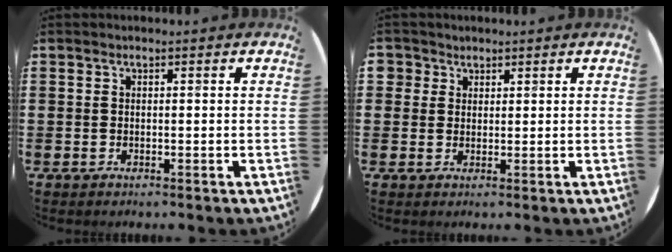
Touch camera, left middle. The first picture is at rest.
{"total": 2.0, "force": [1.4, 1.4, 0.0], "torque": [0.012, 0.000, 0.023]}